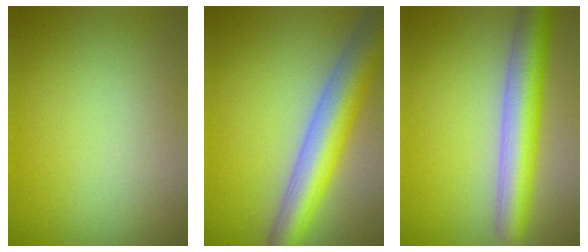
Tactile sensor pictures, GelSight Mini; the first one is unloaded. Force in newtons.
{"total": 7.8, "press": 7.8, "slide": 0.3}
{"total": 6.6, "press": 6.6, "slide": 0.1}